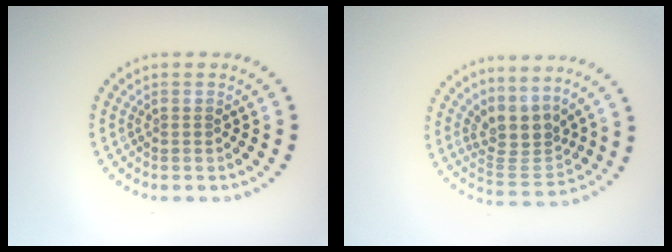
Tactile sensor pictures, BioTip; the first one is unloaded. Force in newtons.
{"total": 3.4, "press": 2.4, "slide": 2.4}